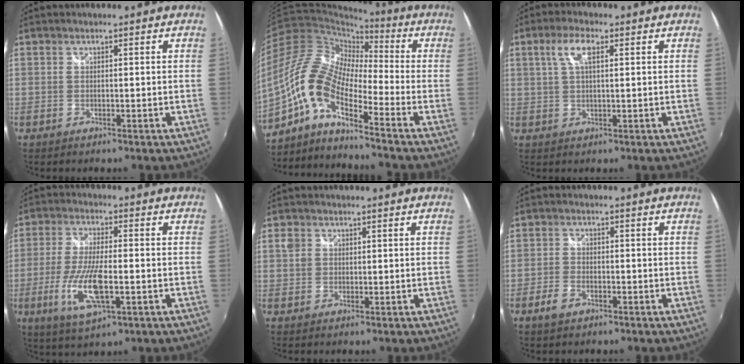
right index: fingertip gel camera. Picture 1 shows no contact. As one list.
[{"total": 12.3, "force": [-5.8, 4.2, 10.0], "torque": [-0.189, 0.008, -0.135]}, {"total": 4.5, "force": [1.6, 1.5, 4.0], "torque": [-0.078, 0.008, 0.029]}, {"total": 11.7, "force": [-3.3, 3.5, 10.6], "torque": [-0.221, -0.017, -0.062]}, {"total": 2.2, "force": [0.5, 2.1, 0.7], "torque": [-0.014, 0.006, 0.006]}, {"total": 3.6, "force": [-2.3, 2.1, 1.8], "torque": [-0.048, 0.000, -0.044]}]